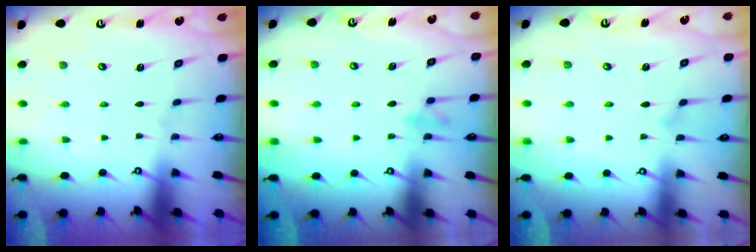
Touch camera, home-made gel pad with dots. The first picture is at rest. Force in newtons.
{"total": 8.9, "press": 8.8, "slide": 1.4}
{"total": 6.8, "press": 6.8, "slide": 0.4}